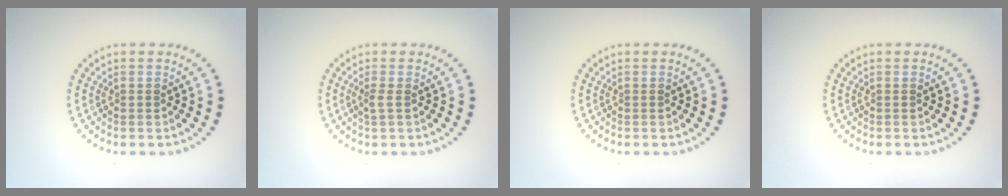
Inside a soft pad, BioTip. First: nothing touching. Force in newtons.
{"total": 0.9, "press": 0.7, "slide": 0.6}
{"total": 0.0}
{"total": 0.0}